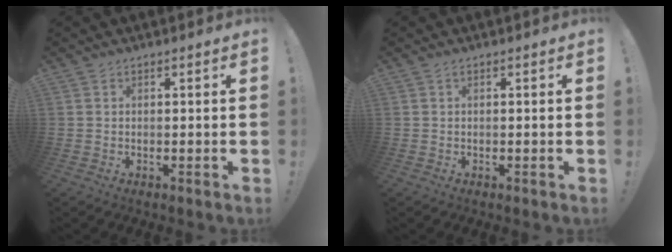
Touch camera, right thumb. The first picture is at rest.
{"total": 0.6, "force": [0.3, 0.2, 0.5], "torque": [-0.003, -0.002, 0.003]}